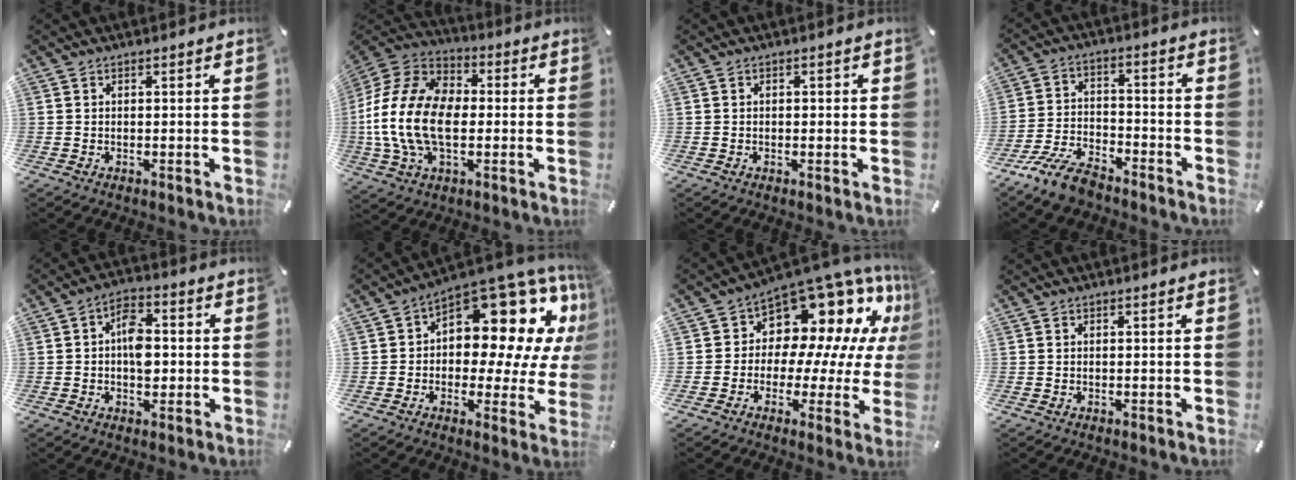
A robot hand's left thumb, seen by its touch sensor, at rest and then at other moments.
{"total": 18.7, "force": [-2.6, 12.6, 13.6], "torque": [-0.298, 0.021, -0.048]}
{"total": 0.9, "force": [-0.2, 0.6, 0.7], "torque": [-0.013, 0.003, -0.005]}
{"total": 10.5, "force": [-8.4, 3.9, 4.9], "torque": [-0.099, 0.041, -0.161]}
{"total": 7.4, "force": [-0.4, 4.8, 5.7], "torque": [-0.077, 0.001, -0.013]}
{"total": 16.3, "force": [7.6, 9.0, 11.3], "torque": [-0.143, -0.078, 0.122]}
{"total": 15.2, "force": [9.3, 9.4, 7.5], "torque": [-0.104, -0.098, 0.157]}
{"total": 0.0}